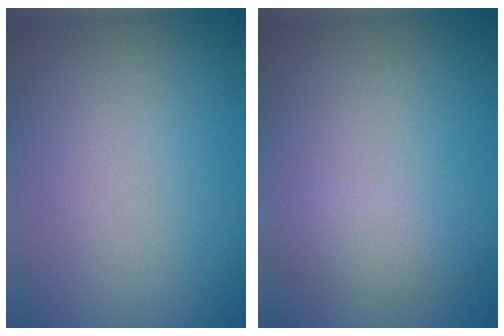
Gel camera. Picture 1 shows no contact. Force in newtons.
{"total": 1.9, "press": 1.9, "slide": 0.1}